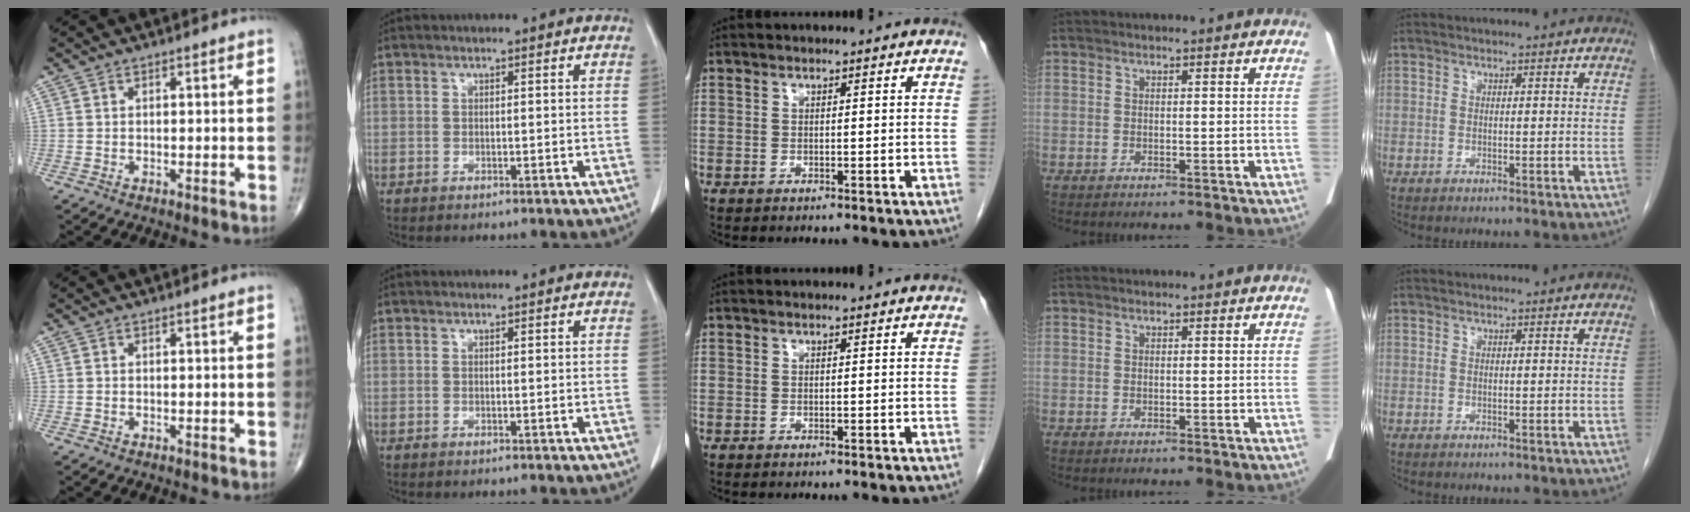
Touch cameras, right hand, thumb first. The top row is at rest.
{}